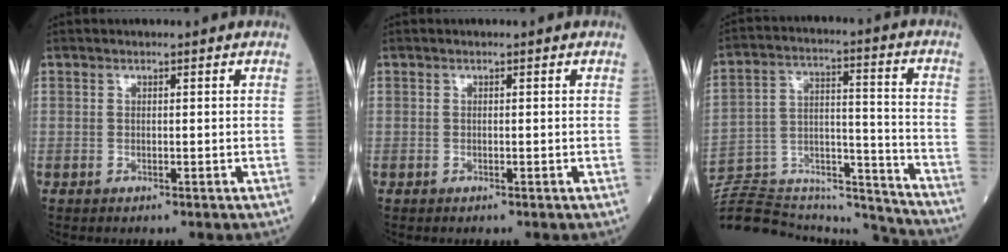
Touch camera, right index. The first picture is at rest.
{"total": 0.0}
{"total": 23.7, "force": [-22.4, 4.6, 6.3], "torque": [-0.134, 0.031, -0.342]}